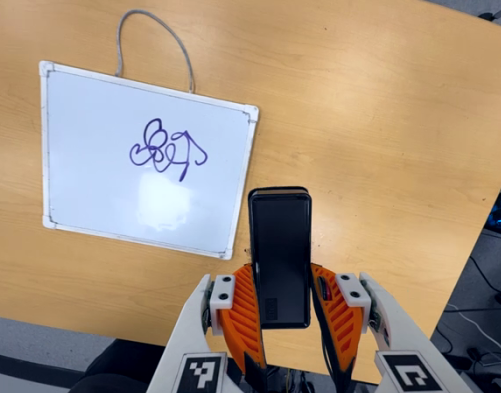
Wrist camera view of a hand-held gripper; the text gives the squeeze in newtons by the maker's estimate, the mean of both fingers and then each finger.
{"total": 5.3, "left": 3.9, "right": 6.6}